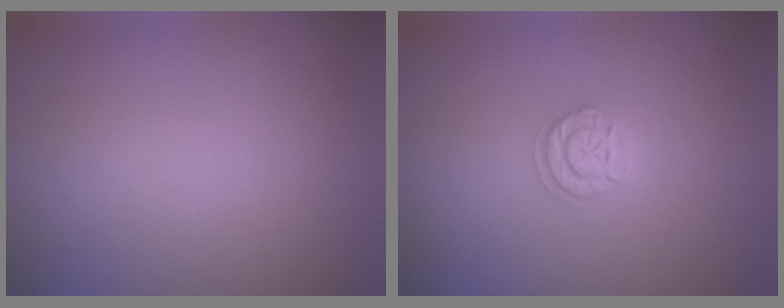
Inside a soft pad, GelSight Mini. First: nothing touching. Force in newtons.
{"total": 1.7, "press": 1.7, "slide": 0.2}